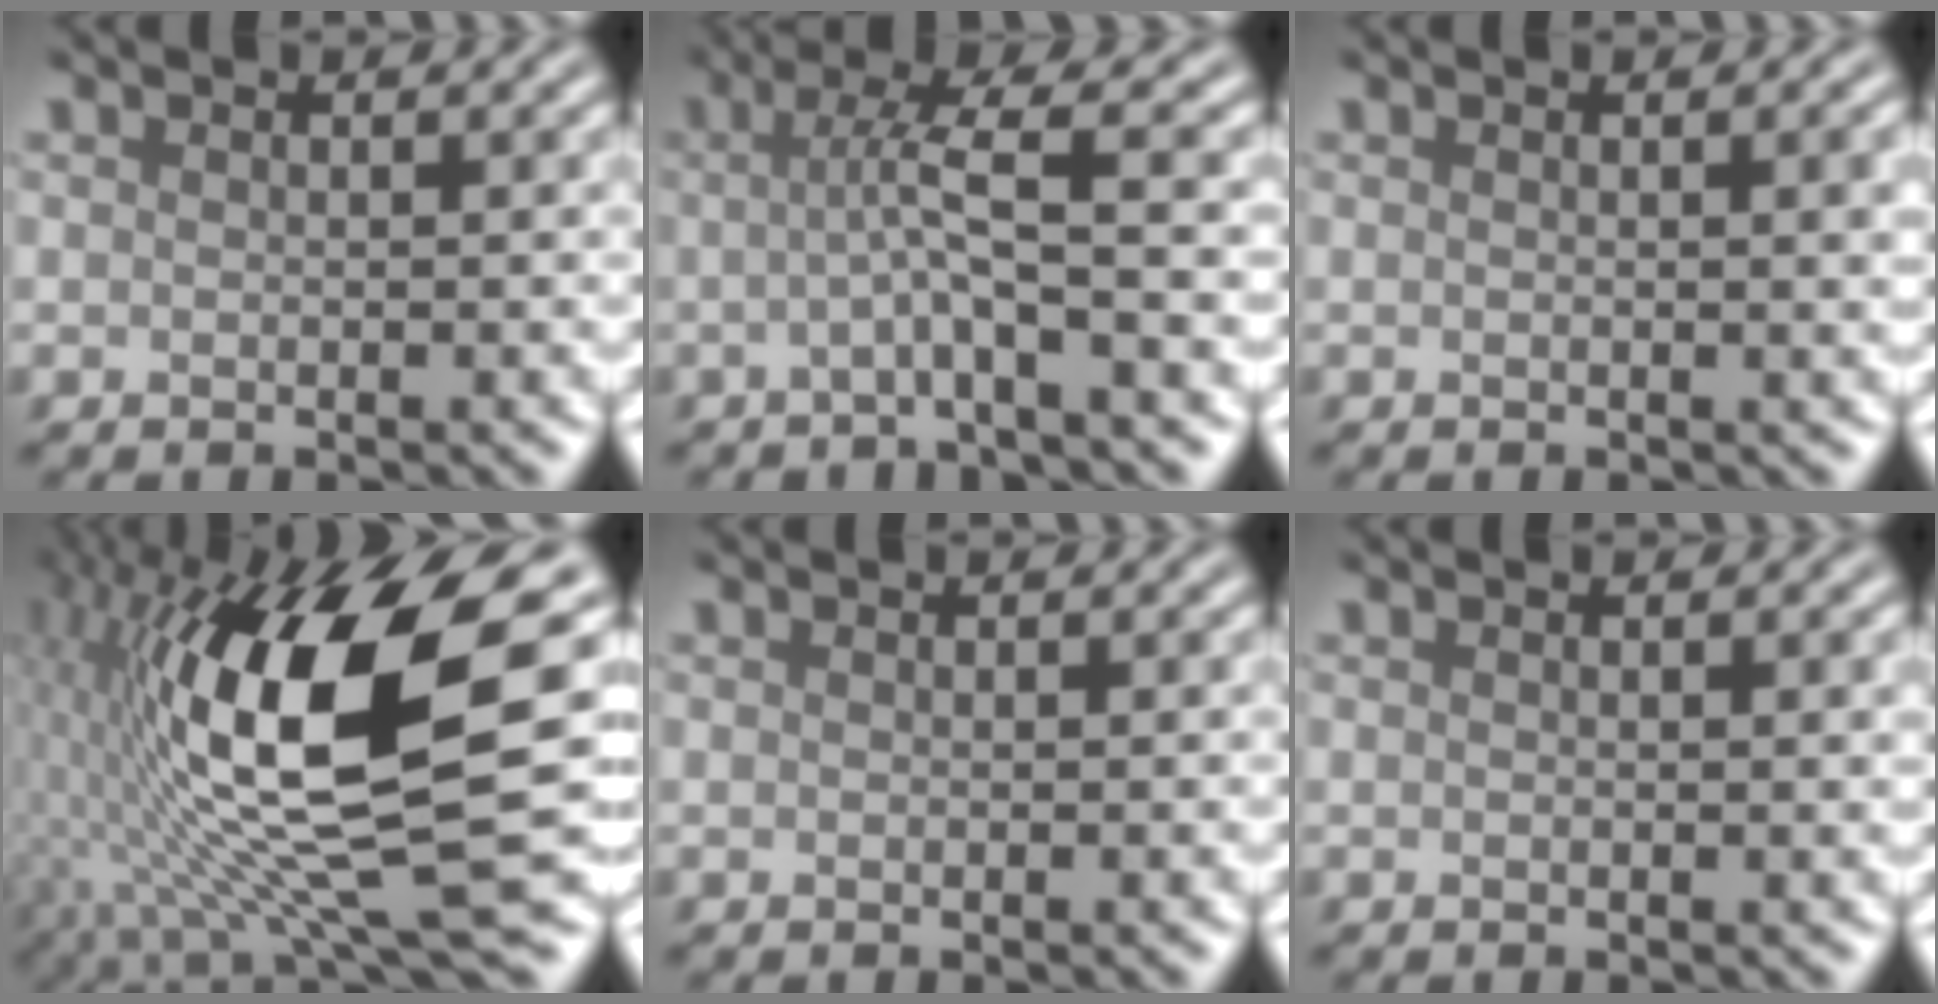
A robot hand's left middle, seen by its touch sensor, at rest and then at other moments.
{"total": 3.7, "force": [-0.4, 0.0, 3.7], "torque": [-0.071, 0.007, -0.006]}
{"total": 2.6, "force": [0.2, 0.8, 2.4], "torque": [-0.018, 0.010, 0.004]}
{"total": 15.4, "force": [0.8, 4.5, 14.6], "torque": [-0.270, 0.005, 0.019]}
{"total": 0.0}
{"total": 1.1, "force": [0.1, 0.3, 1.1], "torque": [-0.011, 0.005, 0.002]}